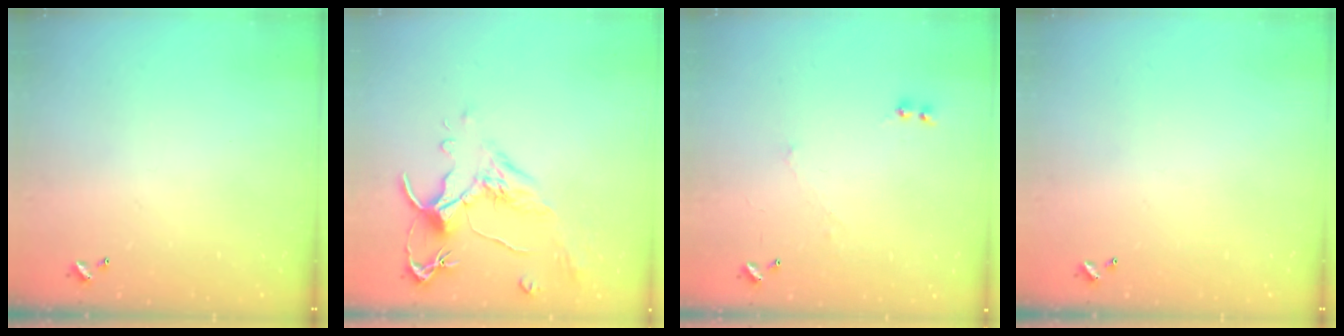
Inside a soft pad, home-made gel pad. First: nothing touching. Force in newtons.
{"total": 1.6, "press": 1.1, "slide": 1.1}
{"total": 0.9, "press": 0.3, "slide": 0.8}
{"total": 0.0}